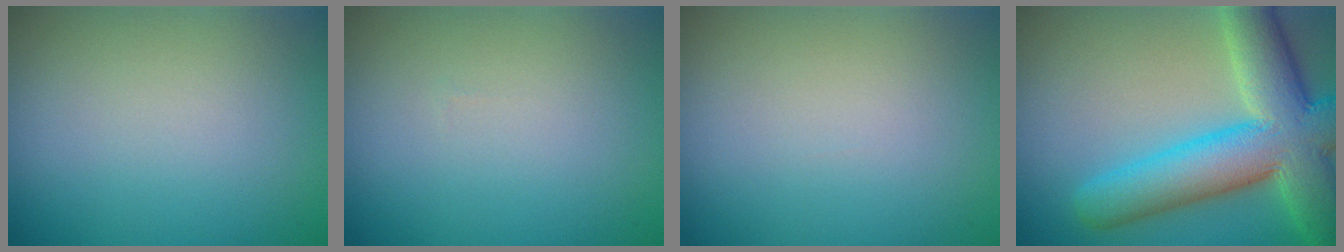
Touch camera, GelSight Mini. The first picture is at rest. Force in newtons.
{"total": 0.0}
{"total": 0.0}
{"total": 10.6, "press": 10.6, "slide": 0.7}